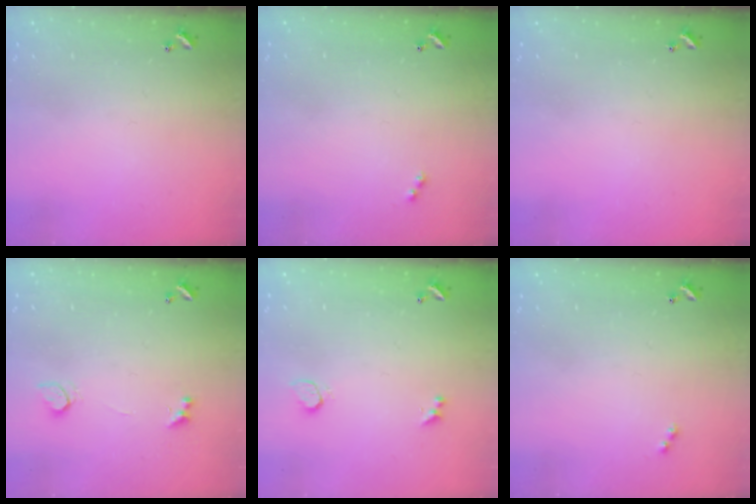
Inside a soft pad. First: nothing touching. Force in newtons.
{"total": 2.0, "press": 2.0, "slide": 0.4}
{"total": 0.0}
{"total": 2.6, "press": 2.4, "slide": 1.2}
{"total": 2.2, "press": 1.9, "slide": 1.1}
{"total": 2.0, "press": 2.0, "slide": 0.4}